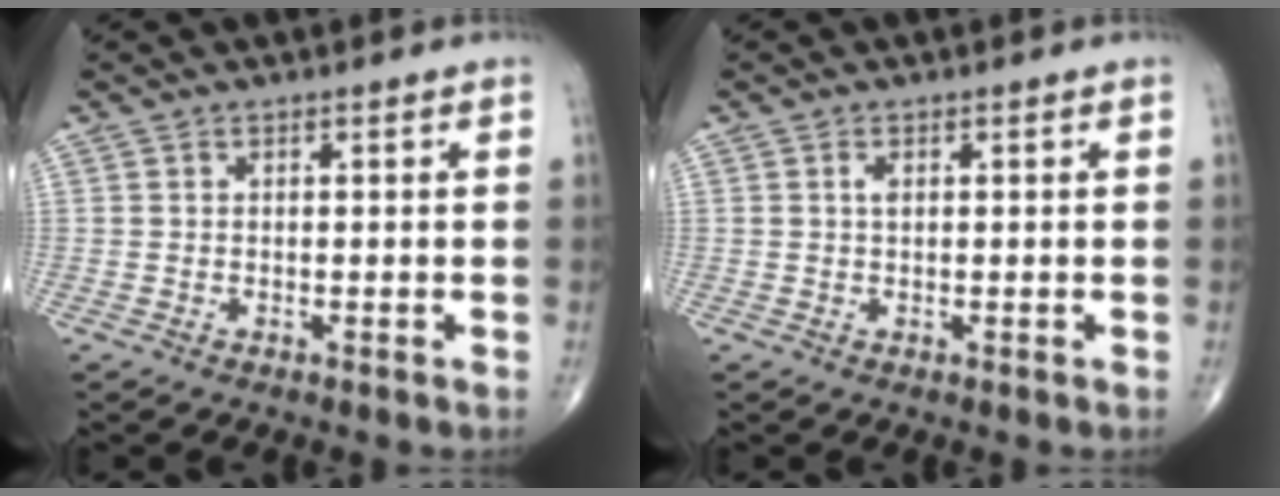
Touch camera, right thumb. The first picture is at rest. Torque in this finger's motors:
{"motor_torque": [0.24, 0.08, 0.11, -0.26, -0.02]}